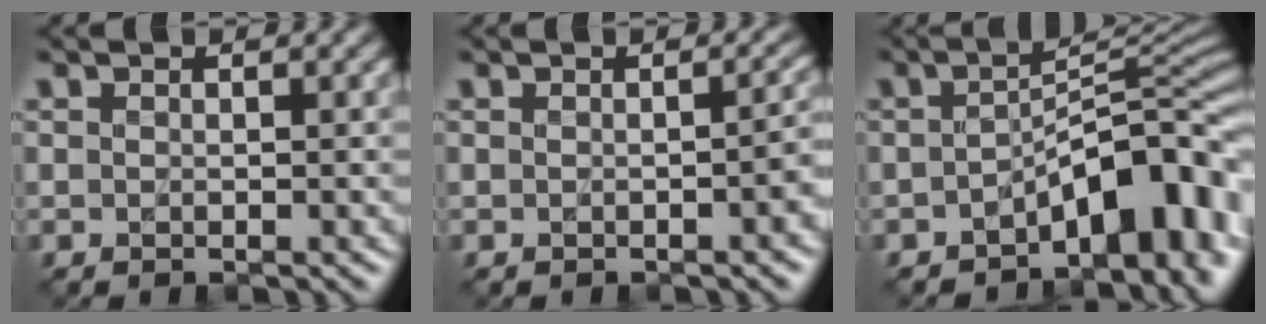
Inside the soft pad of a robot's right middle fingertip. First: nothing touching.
{"total": 1.9, "force": [-1.0, 0.6, 1.6], "torque": [-0.019, 0.003, -0.012]}
{"total": 8.6, "force": [-4.1, 3.6, 6.6], "torque": [-0.068, 0.013, -0.074]}